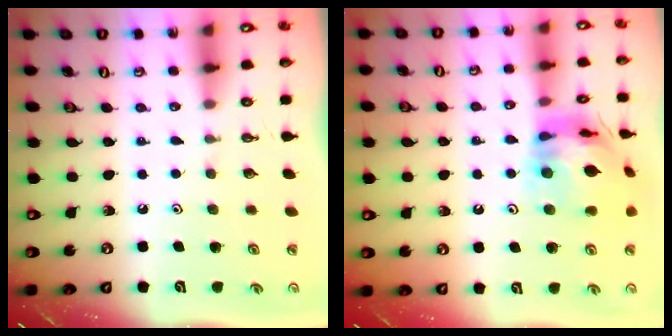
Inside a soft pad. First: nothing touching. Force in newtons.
{"total": 15.5, "press": 15.4, "slide": 2.1}